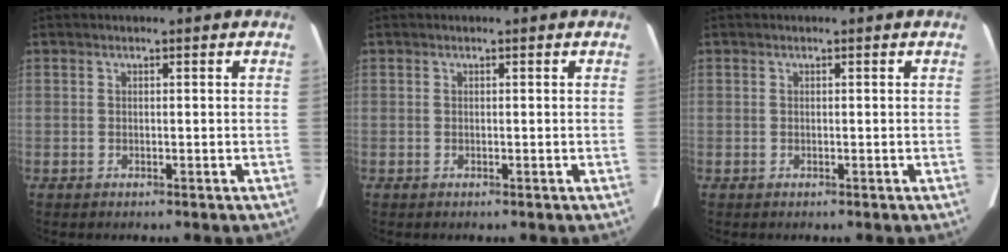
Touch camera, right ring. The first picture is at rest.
{"total": 0.0}
{"total": 0.0}